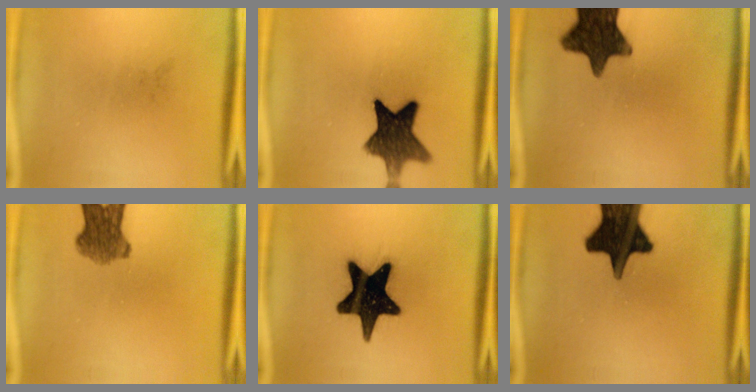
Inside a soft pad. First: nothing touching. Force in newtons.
{"total": 11.3}
{"total": 13.7}
{"total": 6.9}
{"total": 19.6}
{"total": 19.4}